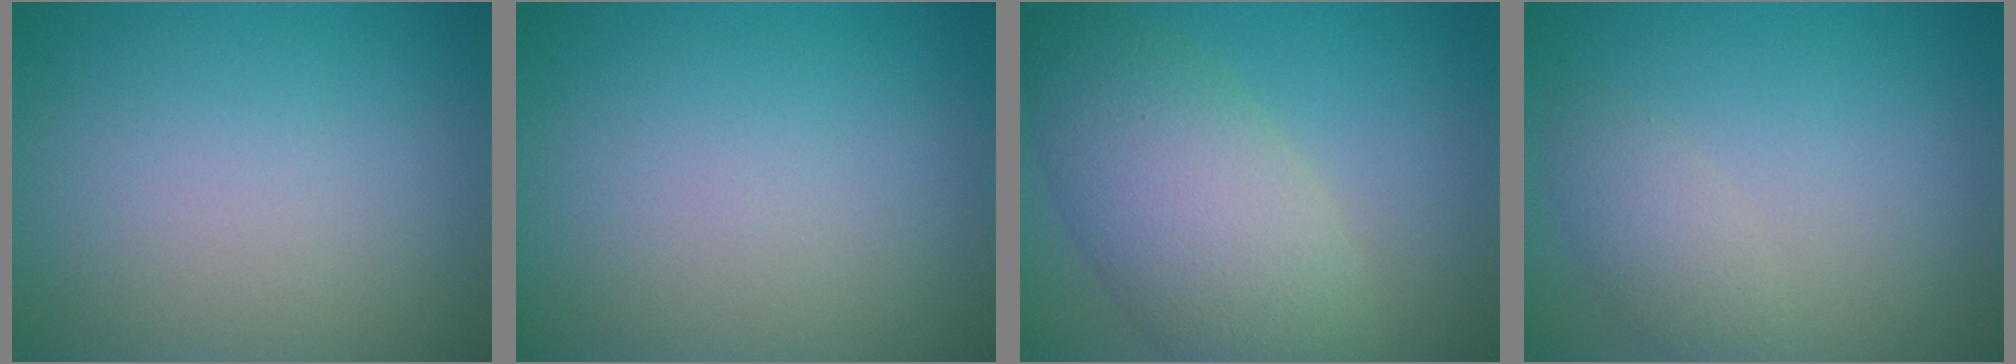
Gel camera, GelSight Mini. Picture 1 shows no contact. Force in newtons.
{"total": 0.0}
{"total": 7.9, "press": 7.9, "slide": 0.6}
{"total": 2.0, "press": 2.0, "slide": 0.0}